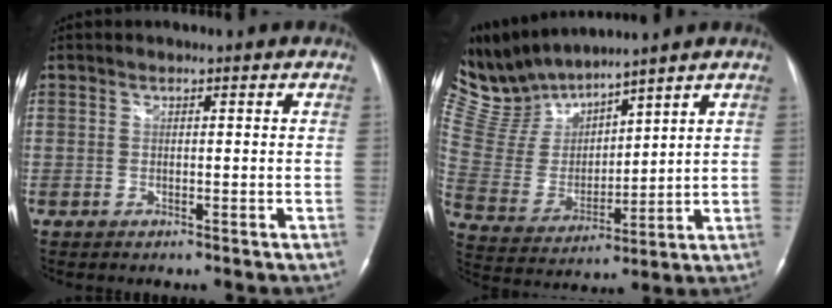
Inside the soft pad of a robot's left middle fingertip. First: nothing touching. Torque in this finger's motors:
{"motor_torque": [0.15, -0.80, -0.02, -0.06]}